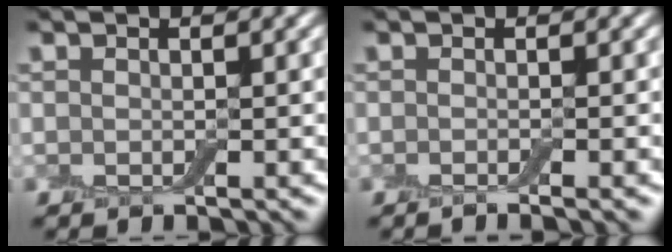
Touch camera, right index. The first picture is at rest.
{"total": 1.5, "force": [-0.7, 0.3, 1.3], "torque": [-0.008, -0.002, -0.014]}